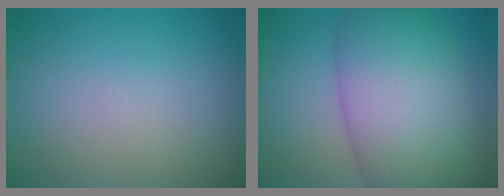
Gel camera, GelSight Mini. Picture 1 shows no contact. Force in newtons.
{"total": 11.3, "press": 11.3, "slide": 0.5}